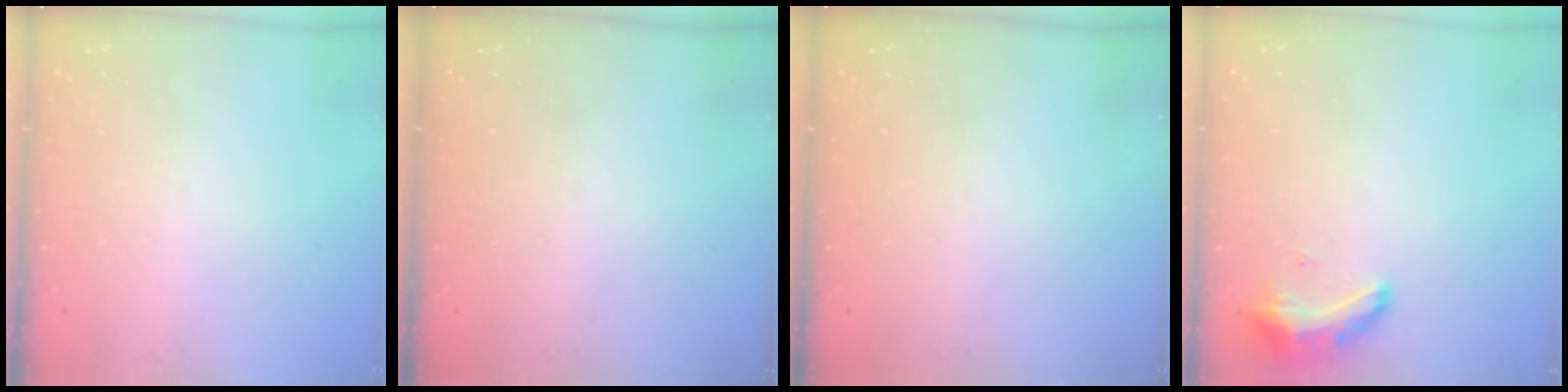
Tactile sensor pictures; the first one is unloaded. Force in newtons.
{"total": 0.0}
{"total": 0.9, "press": 0.0, "slide": 0.9}
{"total": 11.5, "press": 9.6, "slide": 6.3}